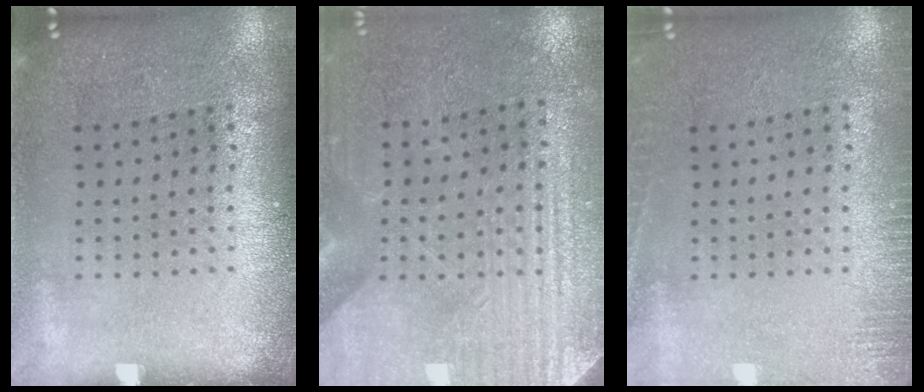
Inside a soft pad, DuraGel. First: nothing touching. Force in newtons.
{"total": 3.4, "press": 3.2, "slide": 1.2}
{"total": 1.6, "press": 1.6, "slide": 0.4}